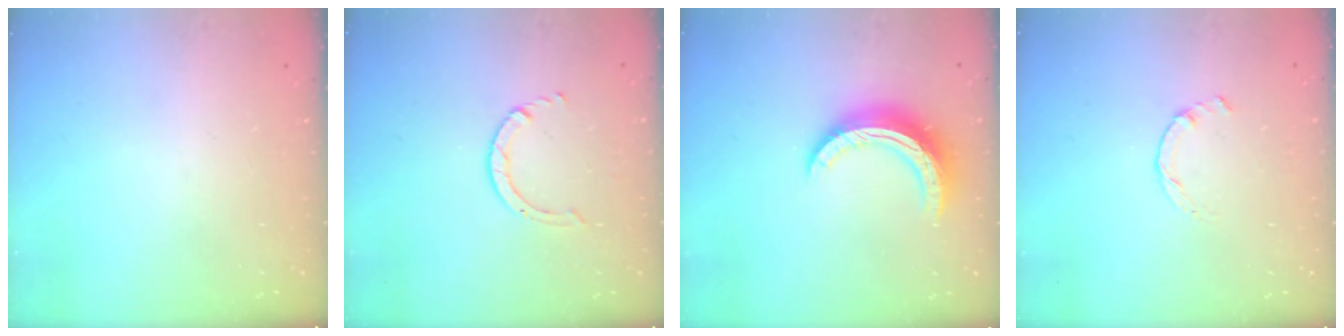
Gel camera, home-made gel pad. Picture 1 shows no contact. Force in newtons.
{"total": 2.5, "press": 2.4, "slide": 0.3}
{"total": 13.2, "press": 13.2, "slide": 0.3}
{"total": 0.0}